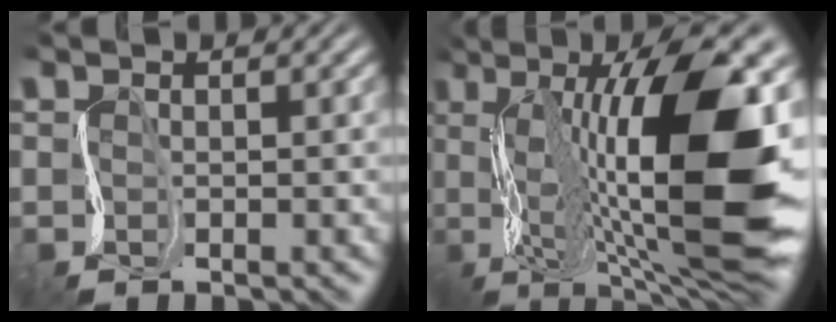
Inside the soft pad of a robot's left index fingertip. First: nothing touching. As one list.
[{"total": 14.0, "force": [2.1, 4.4, 13.1], "torque": [-0.217, 0.017, 0.036]}]